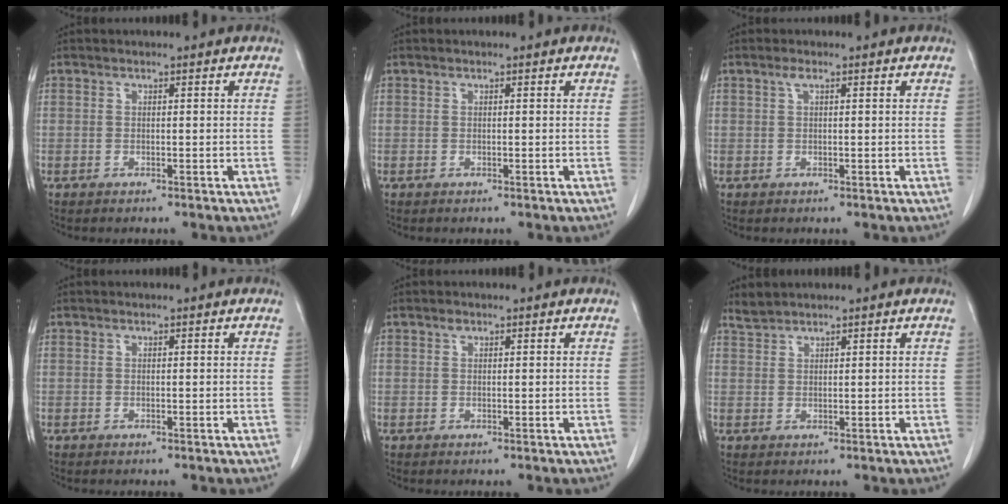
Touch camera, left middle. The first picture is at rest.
{"total": 0.0}
{"total": 1.0, "force": [0.5, 0.2, 0.8], "torque": [-0.021, 0.006, 0.008]}
{"total": 0.0}
{"total": 0.6, "force": [0.4, 0.3, 0.3], "torque": [-0.007, 0.002, 0.006]}
{"total": 1.6, "force": [1.6, 0.0, 0.0], "torque": [-0.003, 0.006, 0.037]}